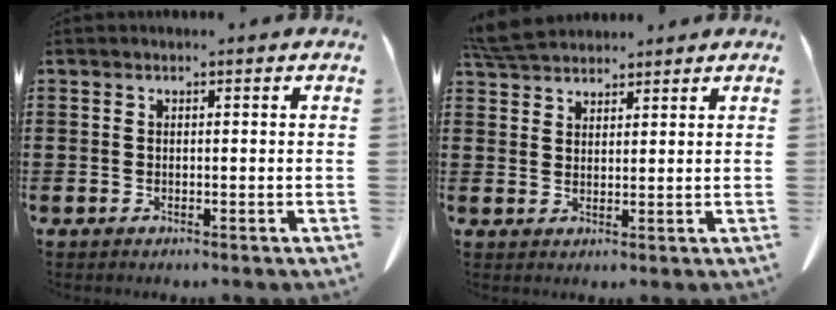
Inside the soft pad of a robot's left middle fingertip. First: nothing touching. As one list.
[{"total": 5.1, "force": [4.7, 1.2, 1.4], "torque": [-0.043, -0.008, 0.091]}]